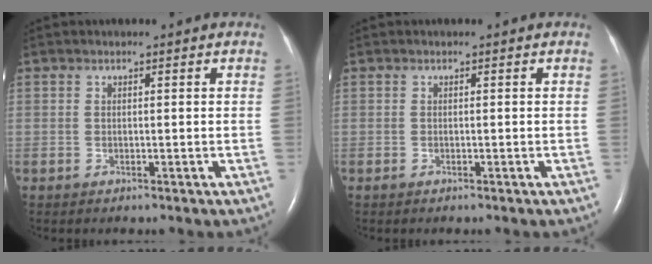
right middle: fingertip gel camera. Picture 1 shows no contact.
{"total": 0.0}